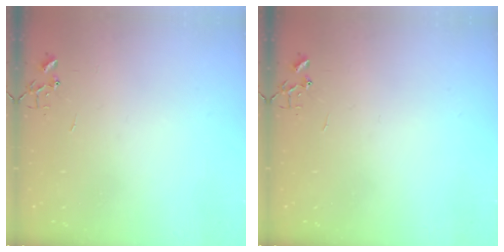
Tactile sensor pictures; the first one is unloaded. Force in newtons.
{"total": 0.0}